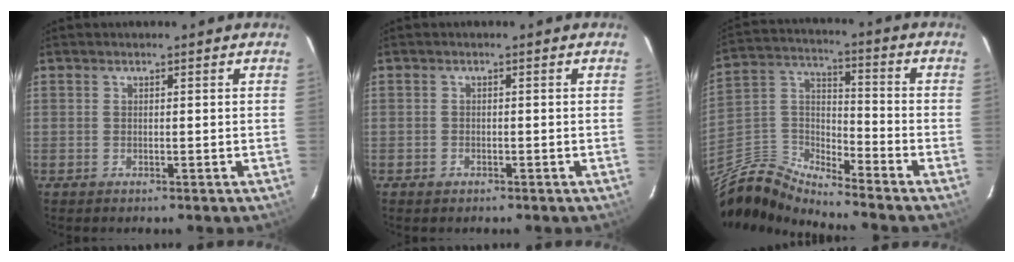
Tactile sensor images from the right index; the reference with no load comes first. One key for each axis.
{"total": 1.2, "fx": -0.8, "fy": 0.8, "fz": 0.2, "tx": -0.004, "ty": 0.002, "tz": -0.014}
{"total": 8.9, "fx": -8.5, "fy": 1.1, "fz": 2.5, "tx": -0.078, "ty": 0.021, "tz": -0.187}